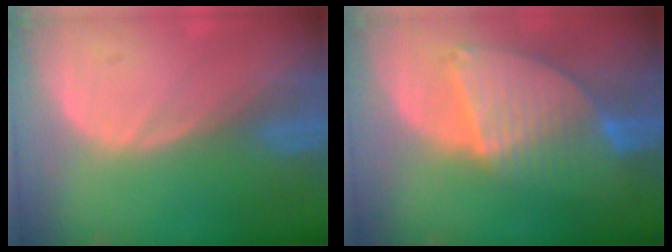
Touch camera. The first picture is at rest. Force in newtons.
{"total": 8.5, "press": 7.5, "slide": 4.0}